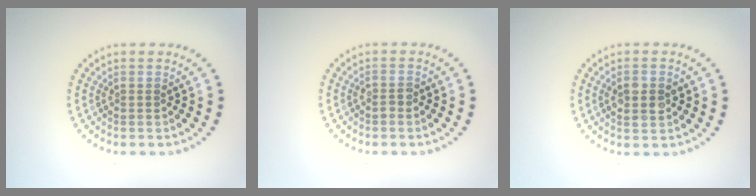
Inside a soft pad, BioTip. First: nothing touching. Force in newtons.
{"total": 0.8, "press": 0.7, "slide": 0.4}
{"total": 2.1, "press": 2.1, "slide": 0.2}